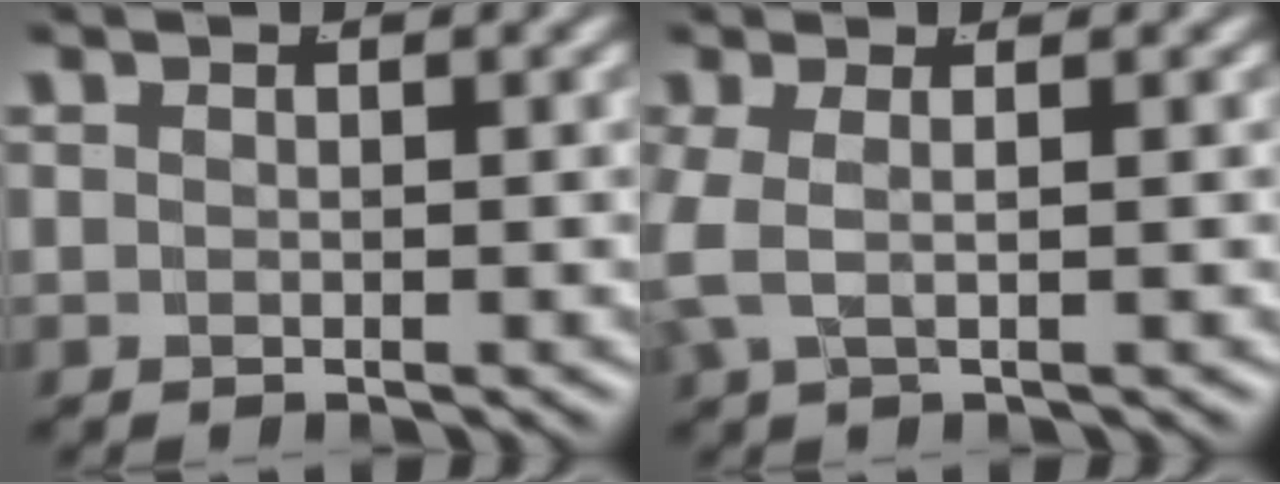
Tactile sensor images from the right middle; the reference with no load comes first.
{"total": 2.9, "force": [0.4, 1.4, 2.5], "torque": [-0.064, 0.002, 0.008]}